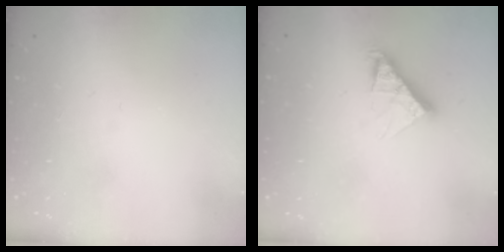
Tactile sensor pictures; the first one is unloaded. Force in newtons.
{"total": 8.3, "press": 8.3, "slide": 0.5}